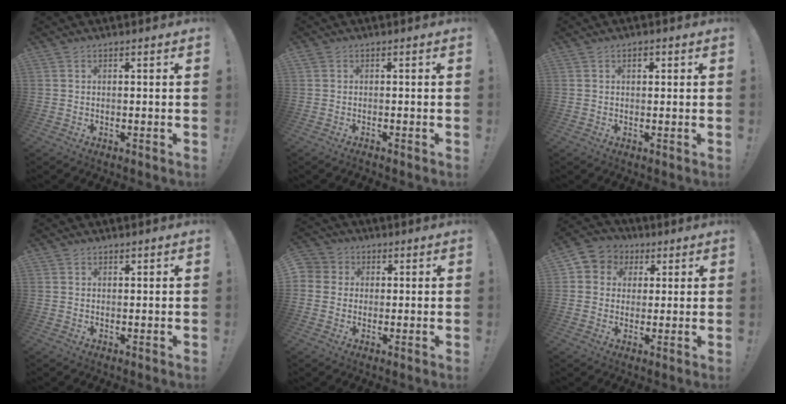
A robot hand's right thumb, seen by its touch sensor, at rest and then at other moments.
{"total": 0.5, "force": [-0.5, 0.2, 0.2], "torque": [-0.002, 0.000, -0.008]}
{"total": 1.5, "force": [0.6, 1.0, 1.0], "torque": [-0.011, 0.001, 0.007]}
{"total": 1.0, "force": [0.8, 0.6, 0.1], "torque": [0.005, -0.004, 0.014]}
{"total": 5.1, "force": [0.4, 4.9, 1.4], "torque": [-0.027, 0.002, 0.007]}
{"total": 6.5, "force": [1.1, 6.1, 1.7], "torque": [-0.020, -0.001, 0.026]}